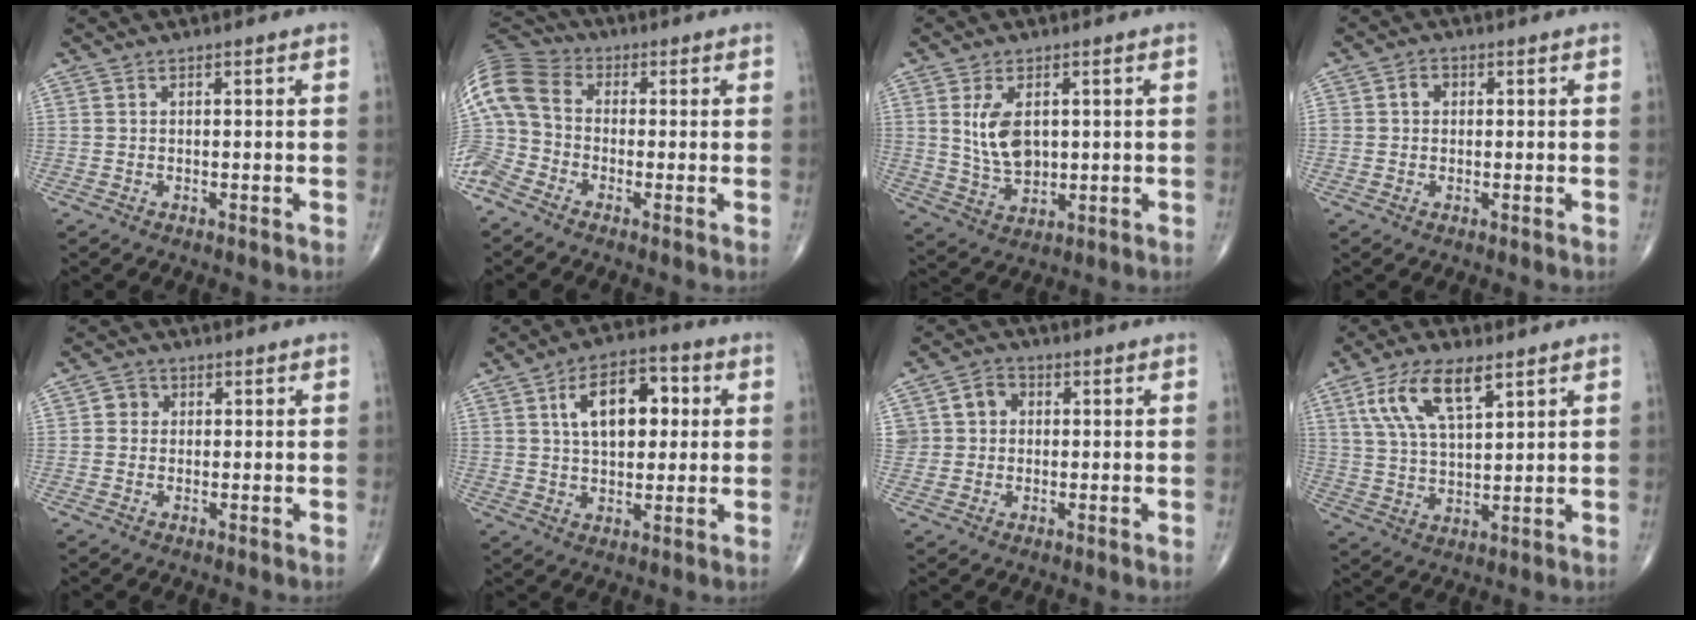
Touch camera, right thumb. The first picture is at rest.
{"total": 11.1, "force": [-3.4, 8.2, 6.6], "torque": [-0.151, 0.032, -0.090]}
{"total": 8.1, "force": [1.7, 4.8, 6.3], "torque": [-0.107, -0.012, 0.043]}
{"total": 2.3, "force": [0.3, 1.9, 1.1], "torque": [-0.008, 0.007, 0.004]}
{"total": 2.5, "force": [0.3, 2.3, 0.8], "torque": [0.002, 0.005, -0.001]}
{"total": 12.3, "force": [3.0, 6.9, 9.7], "torque": [-0.125, 0.009, 0.043]}
{"total": 5.3, "force": [0.9, 4.7, 2.2], "torque": [-0.013, 0.011, 0.011]}
{"total": 11.4, "force": [5.8, 4.6, 8.8], "torque": [-0.164, -0.014, 0.114]}